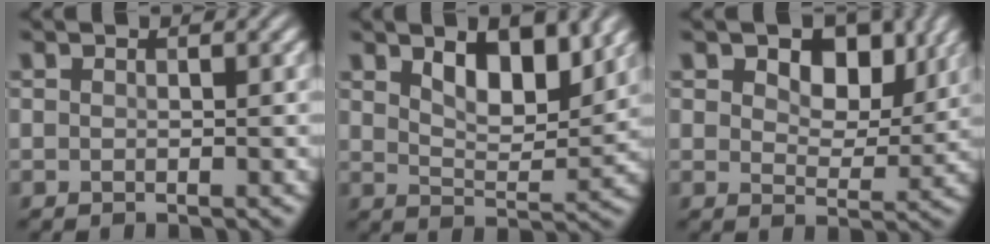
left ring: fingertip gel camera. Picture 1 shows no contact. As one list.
[{"total": 5.6, "force": [3.0, 2.2, 4.2], "torque": [-0.072, -0.007, 0.046]}, {"total": 5.9, "force": [2.7, 3.6, 3.8], "torque": [-0.062, -0.010, 0.032]}]